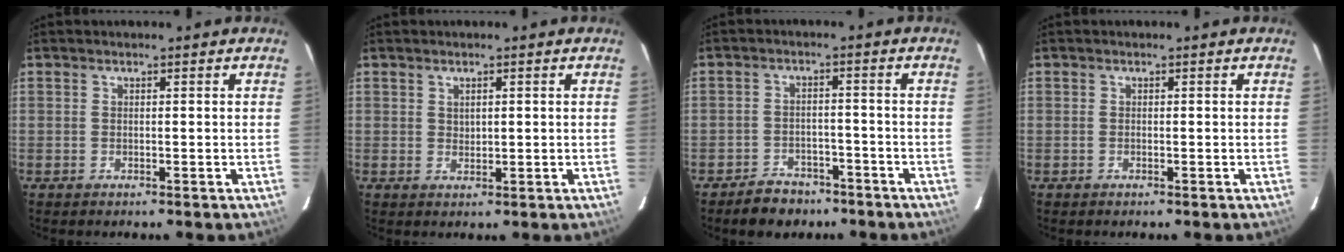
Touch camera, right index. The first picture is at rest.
{"total": 1.4, "force": [0.7, 1.0, 0.8], "torque": [-0.010, 0.003, 0.015]}
{"total": 7.1, "force": [-5.5, 4.0, 2.0], "torque": [-0.058, 0.018, -0.072]}
{"total": 0.0}